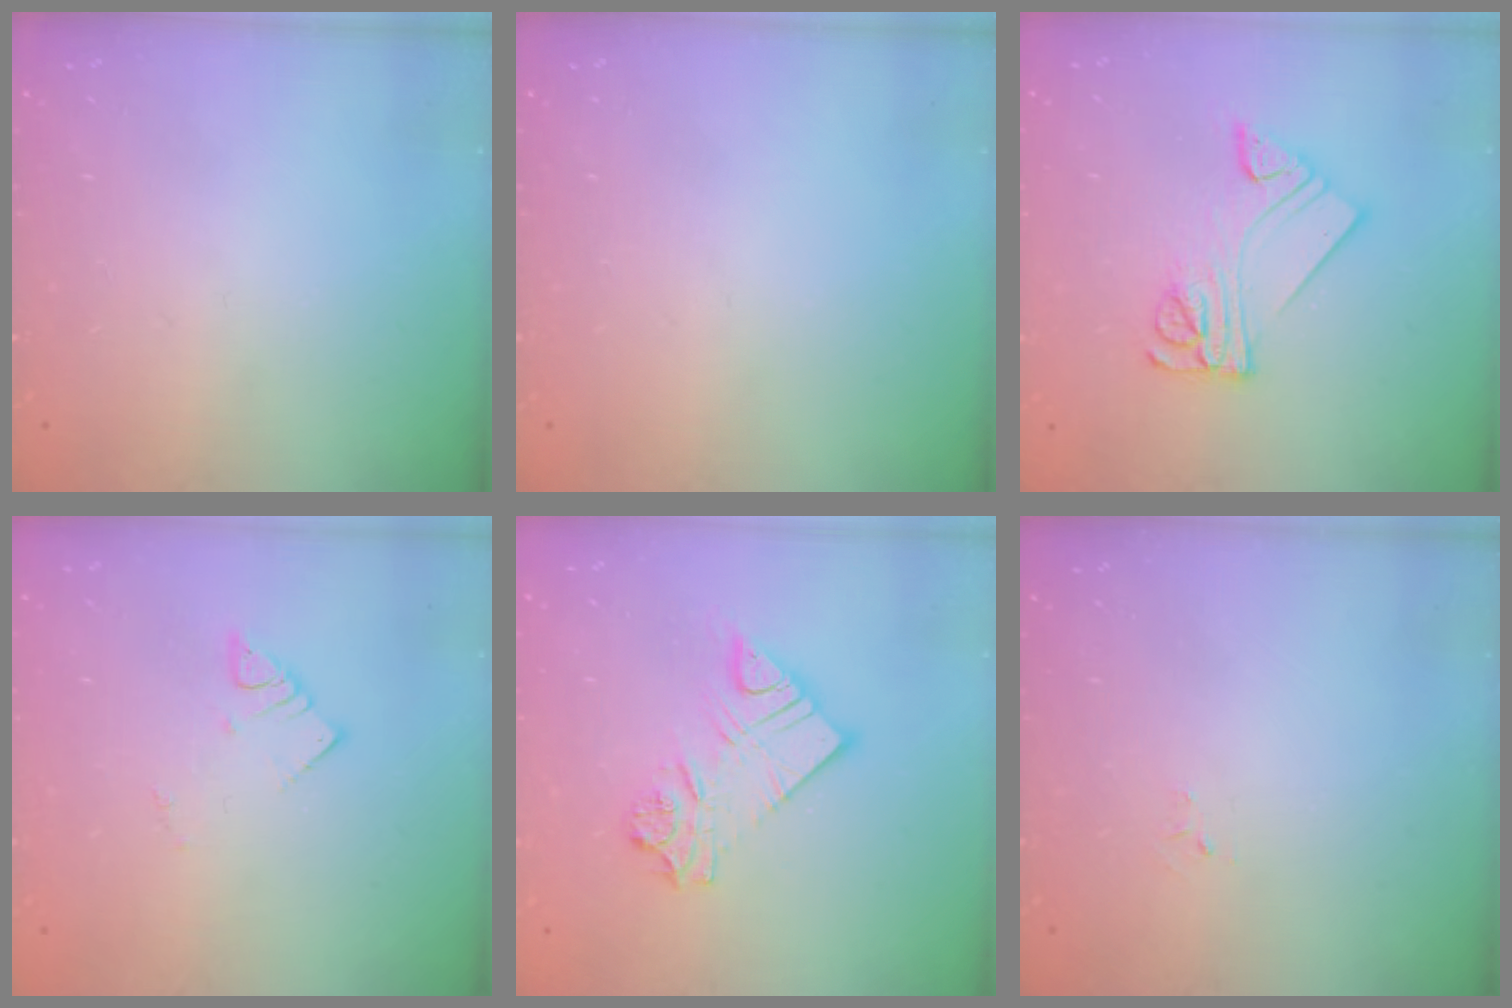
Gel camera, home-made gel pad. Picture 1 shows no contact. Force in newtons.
{"total": 0.0}
{"total": 11.1, "press": 11.1, "slide": 1.1}
{"total": 2.7, "press": 2.7, "slide": 0.1}
{"total": 13.3, "press": 13.3, "slide": 1.4}
{"total": 2.6, "press": 2.6, "slide": 0.4}